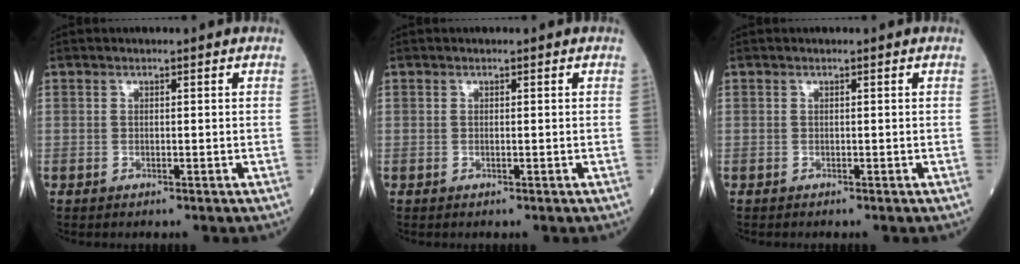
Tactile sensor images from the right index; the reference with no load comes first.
{"total": 0.0}
{"total": 0.0}